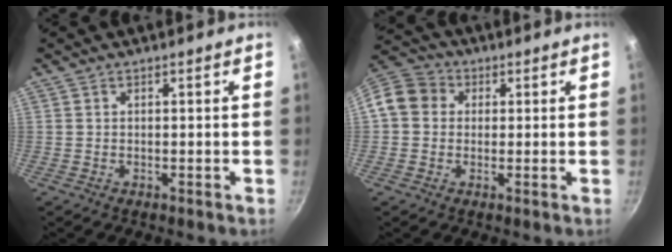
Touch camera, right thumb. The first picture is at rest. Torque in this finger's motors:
{"motor_torque": [0.98, 1.12, 0.83, -0.64, 0.02]}